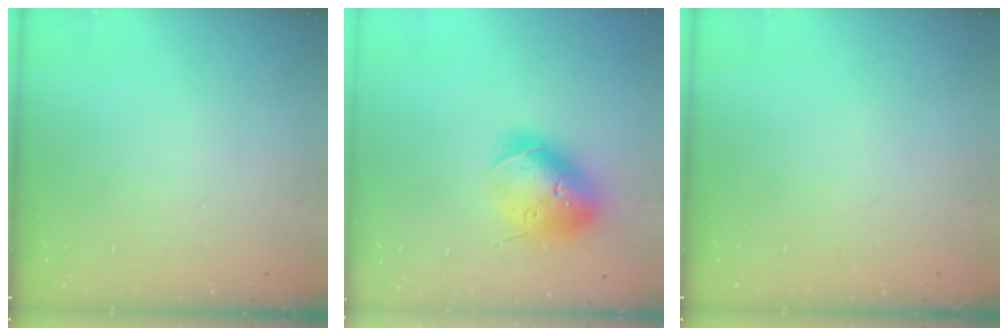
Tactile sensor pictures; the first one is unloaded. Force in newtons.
{"total": 18.2, "press": 18.0, "slide": 2.8}
{"total": 0.0}